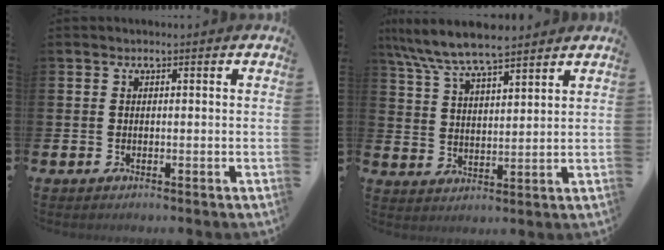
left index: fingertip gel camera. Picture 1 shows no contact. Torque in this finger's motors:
{"motor_torque": [0.93, -0.85, 1.05, 0.21]}